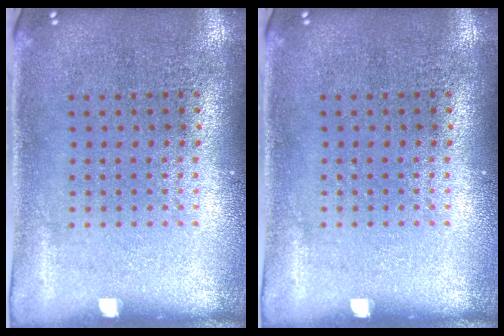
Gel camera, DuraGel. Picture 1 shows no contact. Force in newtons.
{"total": 0.0}